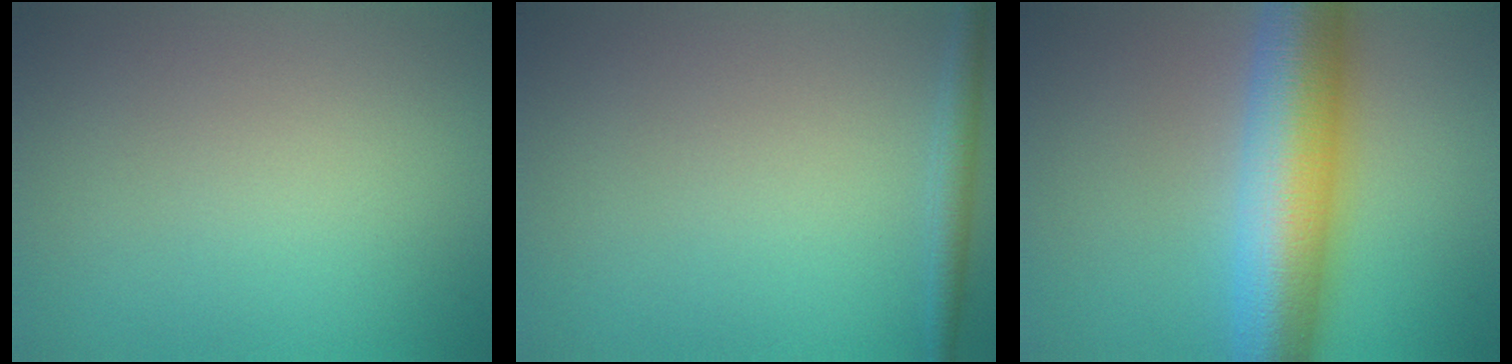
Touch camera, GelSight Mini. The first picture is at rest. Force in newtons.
{"total": 1.5, "press": 1.5, "slide": 0.1}
{"total": 9.9, "press": 9.9, "slide": 0.1}